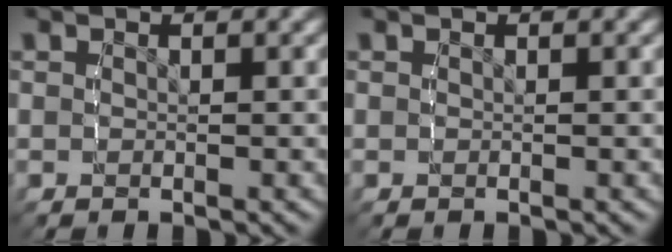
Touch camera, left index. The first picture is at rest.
{"total": 0.0}